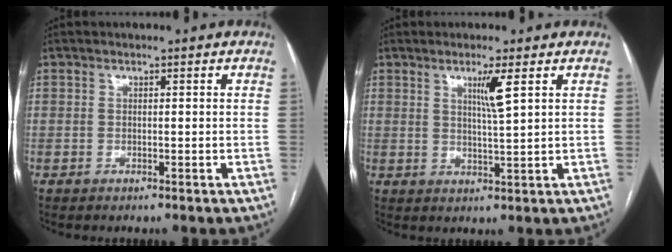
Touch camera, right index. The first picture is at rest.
{"total": 4.0, "force": [1.8, -0.5, 3.5], "torque": [-0.066, -0.008, 0.034]}